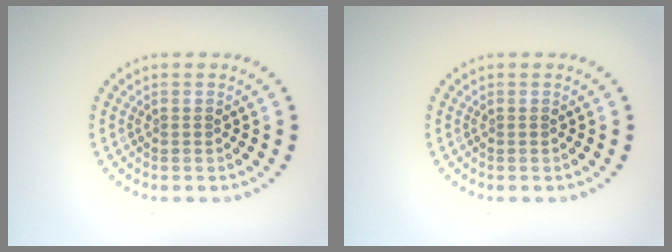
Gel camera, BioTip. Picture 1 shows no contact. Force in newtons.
{"total": 0.0}